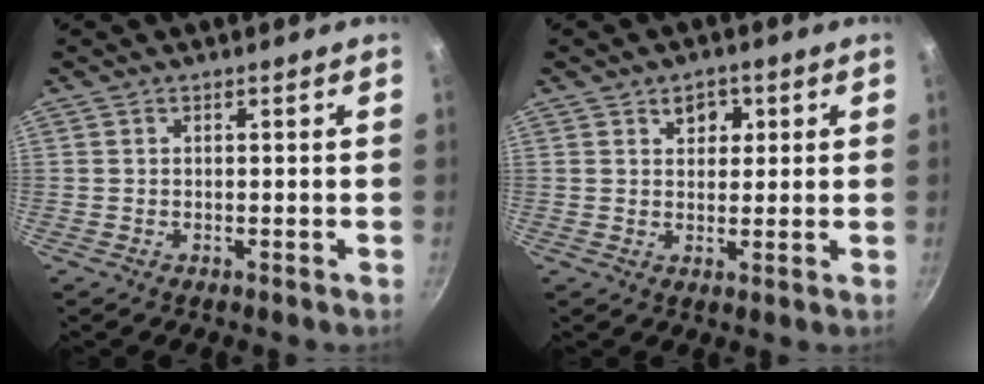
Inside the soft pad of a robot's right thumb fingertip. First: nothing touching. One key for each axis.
{"total": 4.0, "fx": 1.7, "fy": 3.0, "fz": 2.0, "tx": -0.003, "ty": -0.007, "tz": 0.024}